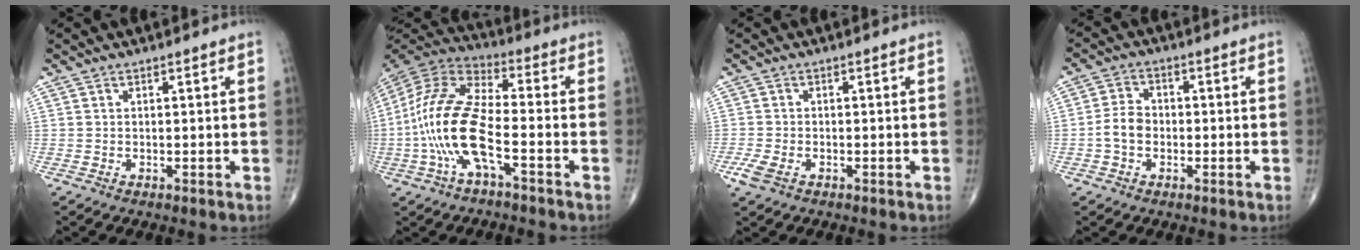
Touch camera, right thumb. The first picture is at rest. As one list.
[{"total": 16.9, "force": [-4.7, 6.0, 15.1], "torque": [-0.328, 0.034, -0.094]}, {"total": 3.6, "force": [-1.8, 2.0, 2.4], "torque": [-0.065, -0.001, -0.035]}, {"total": 4.9, "force": [-1.2, 3.7, 3.1], "torque": [-0.053, 0.017, -0.030]}]